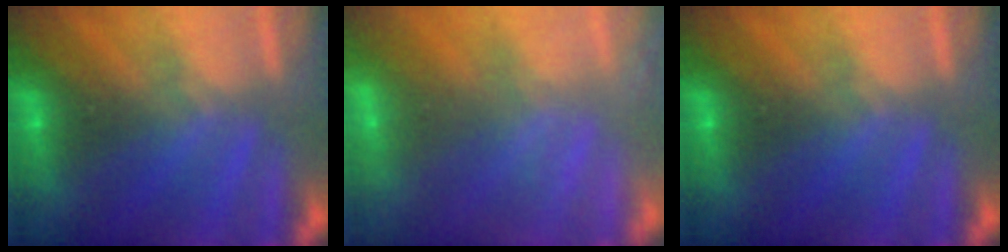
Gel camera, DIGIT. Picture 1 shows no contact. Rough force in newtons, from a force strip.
{"total": 2.0}
{"total": 0.0}